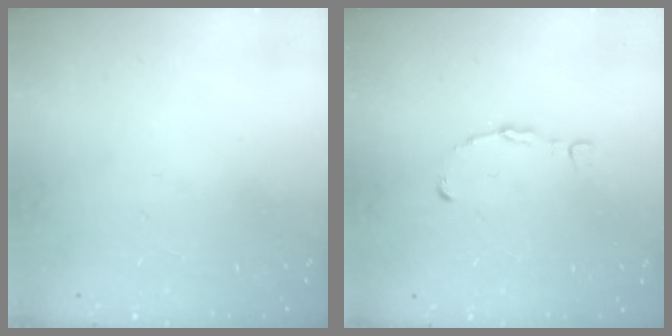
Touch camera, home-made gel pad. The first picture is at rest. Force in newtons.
{"total": 0.9, "press": 0.9, "slide": 0.0}